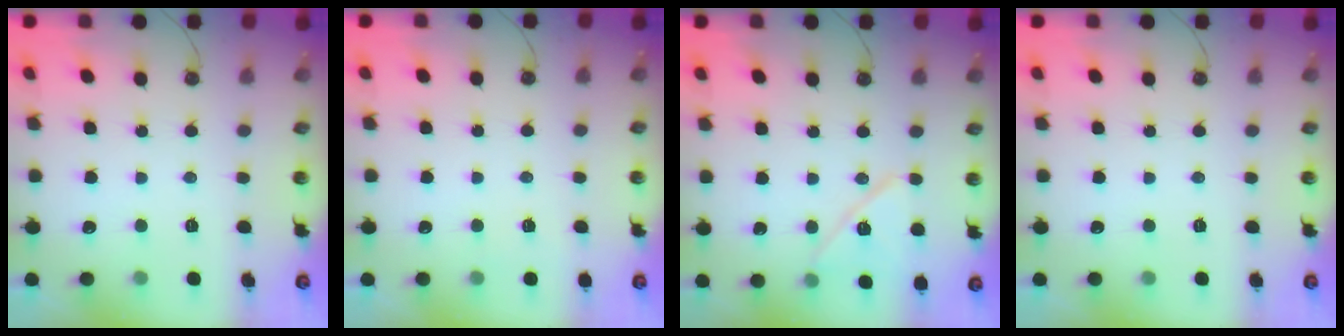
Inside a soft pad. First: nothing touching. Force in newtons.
{"total": 2.8, "press": 1.8, "slide": 2.2}
{"total": 12.3, "press": 12.3, "slide": 0.6}
{"total": 0.0}